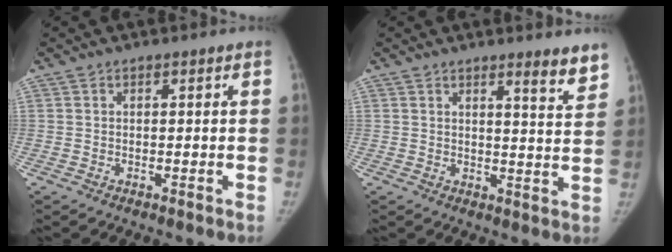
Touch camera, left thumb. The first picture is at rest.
{"total": 5.4, "force": [4.2, 0.6, 3.3], "torque": [-0.031, -0.035, 0.050]}